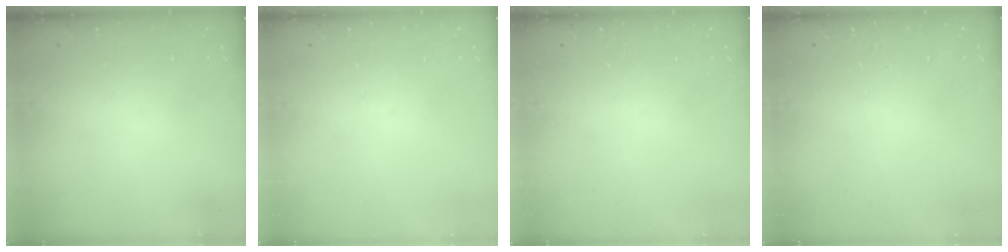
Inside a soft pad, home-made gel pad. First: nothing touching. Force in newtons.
{"total": 0.0}
{"total": 0.0}
{"total": 2.4, "press": 2.4, "slide": 0.2}